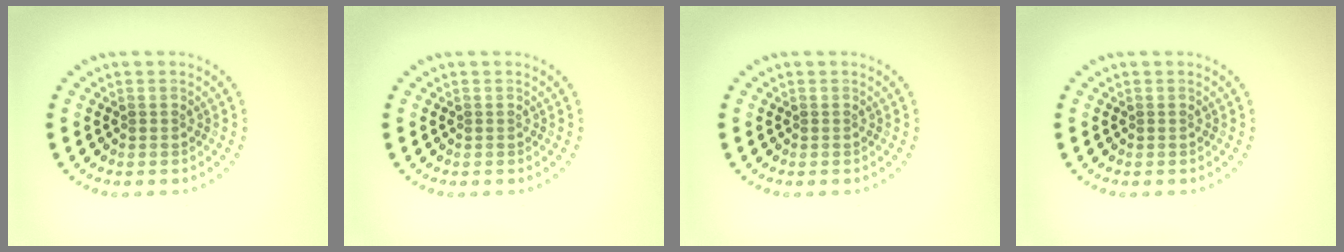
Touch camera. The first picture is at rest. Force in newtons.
{"total": 0.0}
{"total": 0.0}
{"total": 0.0}